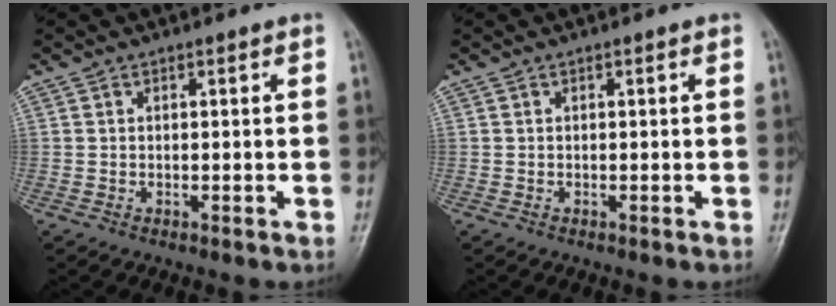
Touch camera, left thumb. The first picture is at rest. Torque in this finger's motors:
{"motor_torque": [-0.04, 0.04, -0.06, 0.05, 0.00]}